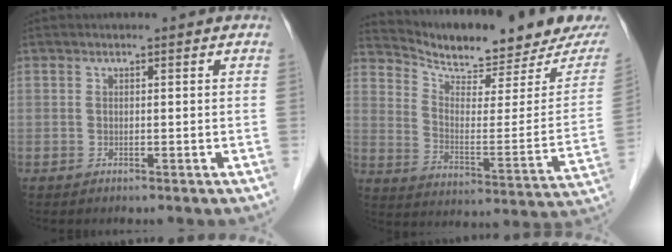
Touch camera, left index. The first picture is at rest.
{"total": 19.0, "force": [17.5, 2.7, 7.1], "torque": [-0.121, -0.051, 0.244]}